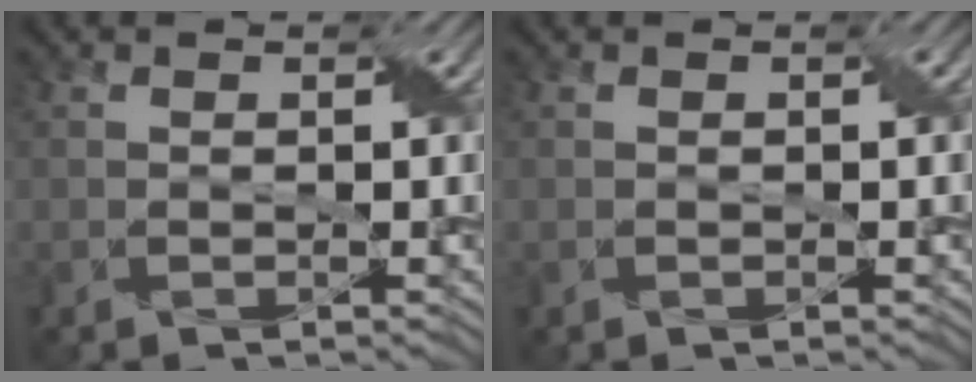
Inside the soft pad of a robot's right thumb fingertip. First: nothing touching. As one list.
[{"total": 0.0}]